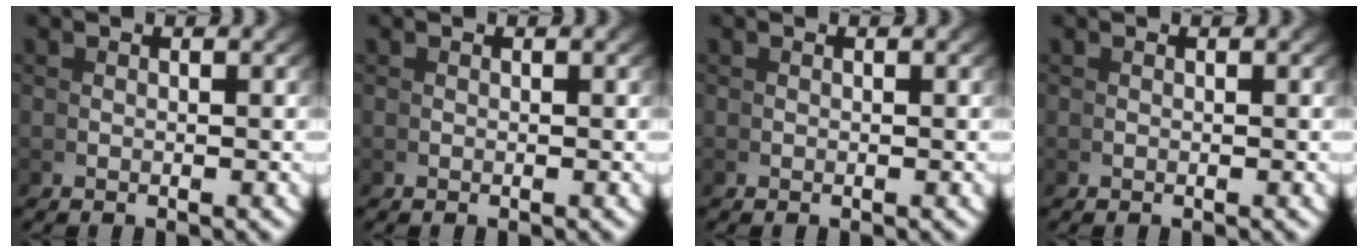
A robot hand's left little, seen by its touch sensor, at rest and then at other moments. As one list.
[{"total": 0.0}, {"total": 0.0}, {"total": 0.0}]